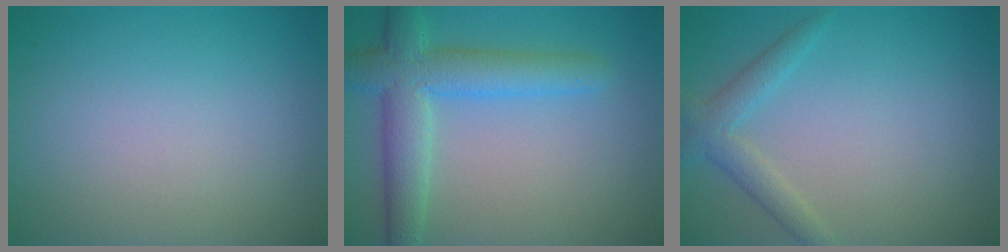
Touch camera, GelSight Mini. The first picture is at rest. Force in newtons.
{"total": 5.8, "press": 5.8, "slide": 0.3}
{"total": 2.3, "press": 2.3, "slide": 0.2}